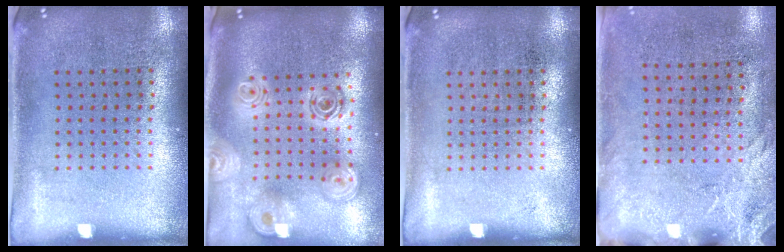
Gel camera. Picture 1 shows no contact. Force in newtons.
{"total": 2.5, "press": 1.9, "slide": 1.6}
{"total": 0.0}
{"total": 2.6, "press": 2.0, "slide": 1.6}